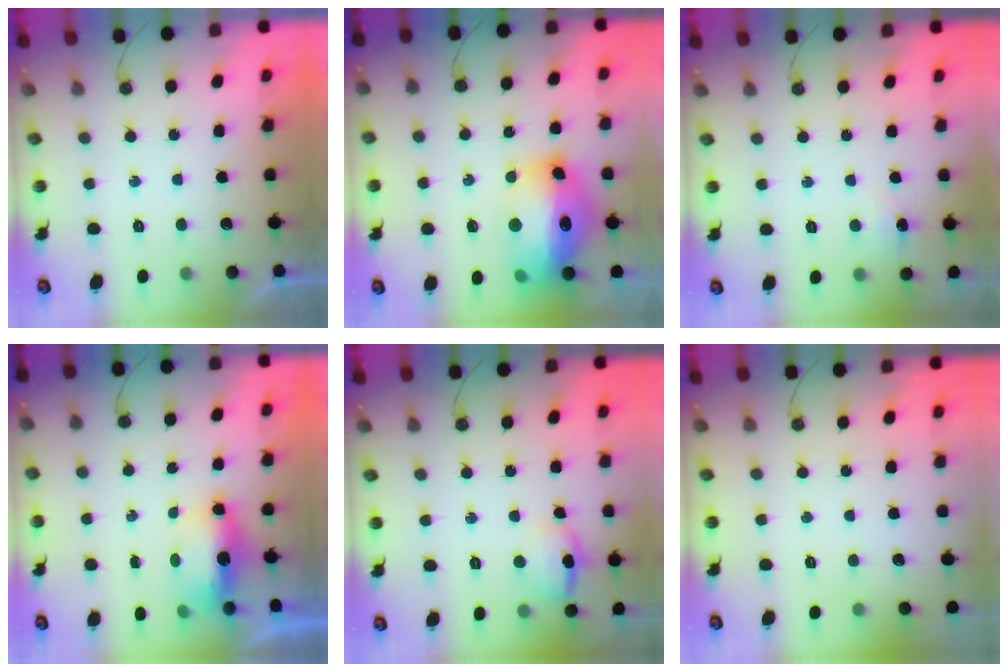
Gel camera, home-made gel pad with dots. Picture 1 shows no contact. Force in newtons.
{"total": 18.9, "press": 18.8, "slide": 1.4}
{"total": 13.5, "press": 4.4, "slide": 12.8}
{"total": 6.7, "press": 6.6, "slide": 1.0}
{"total": 10.6, "press": 10.5, "slide": 1.5}
{"total": 0.0}